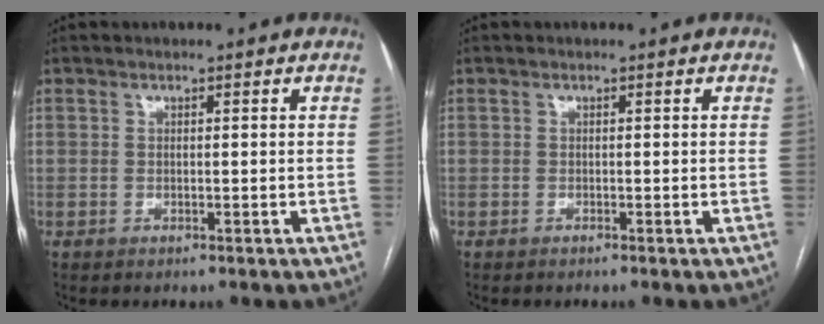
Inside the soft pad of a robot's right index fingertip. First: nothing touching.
{"total": 0.0}